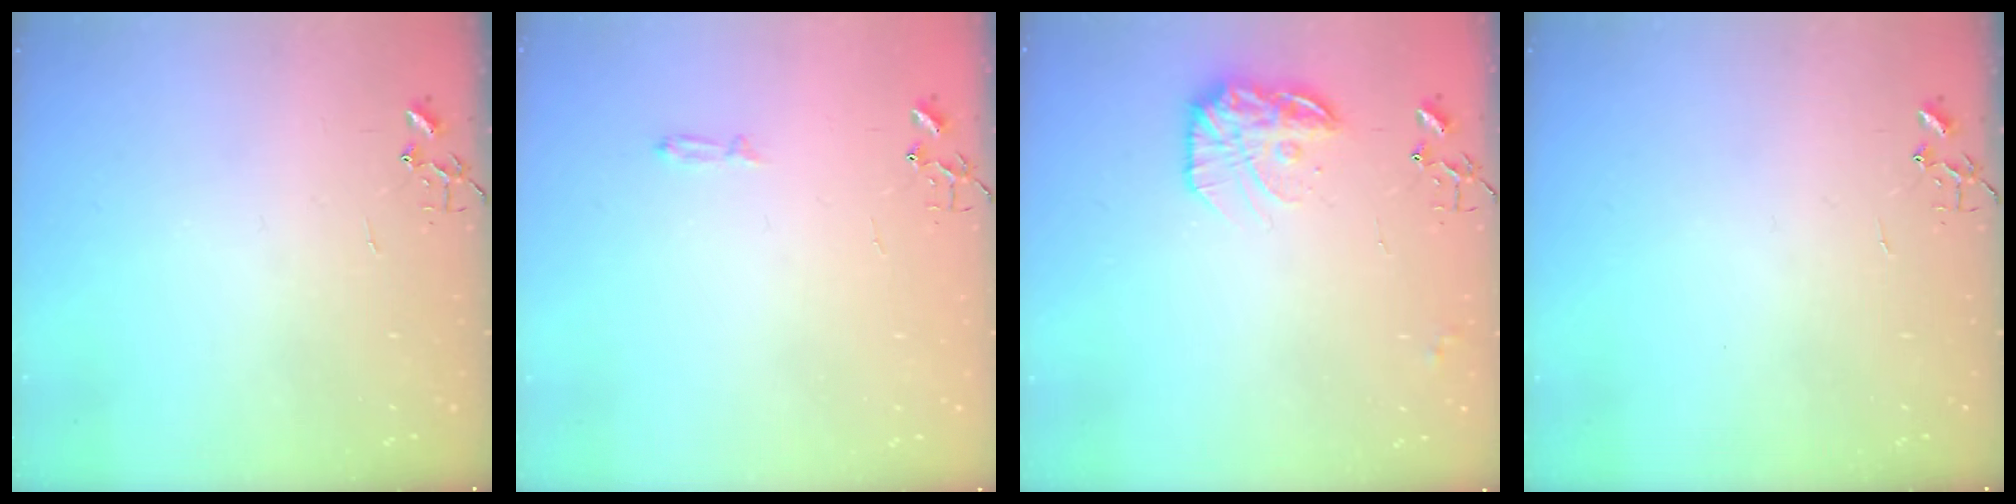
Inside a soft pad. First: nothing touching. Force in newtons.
{"total": 3.0, "press": 2.9, "slide": 0.5}
{"total": 15.0, "press": 15.0, "slide": 1.1}
{"total": 0.0}